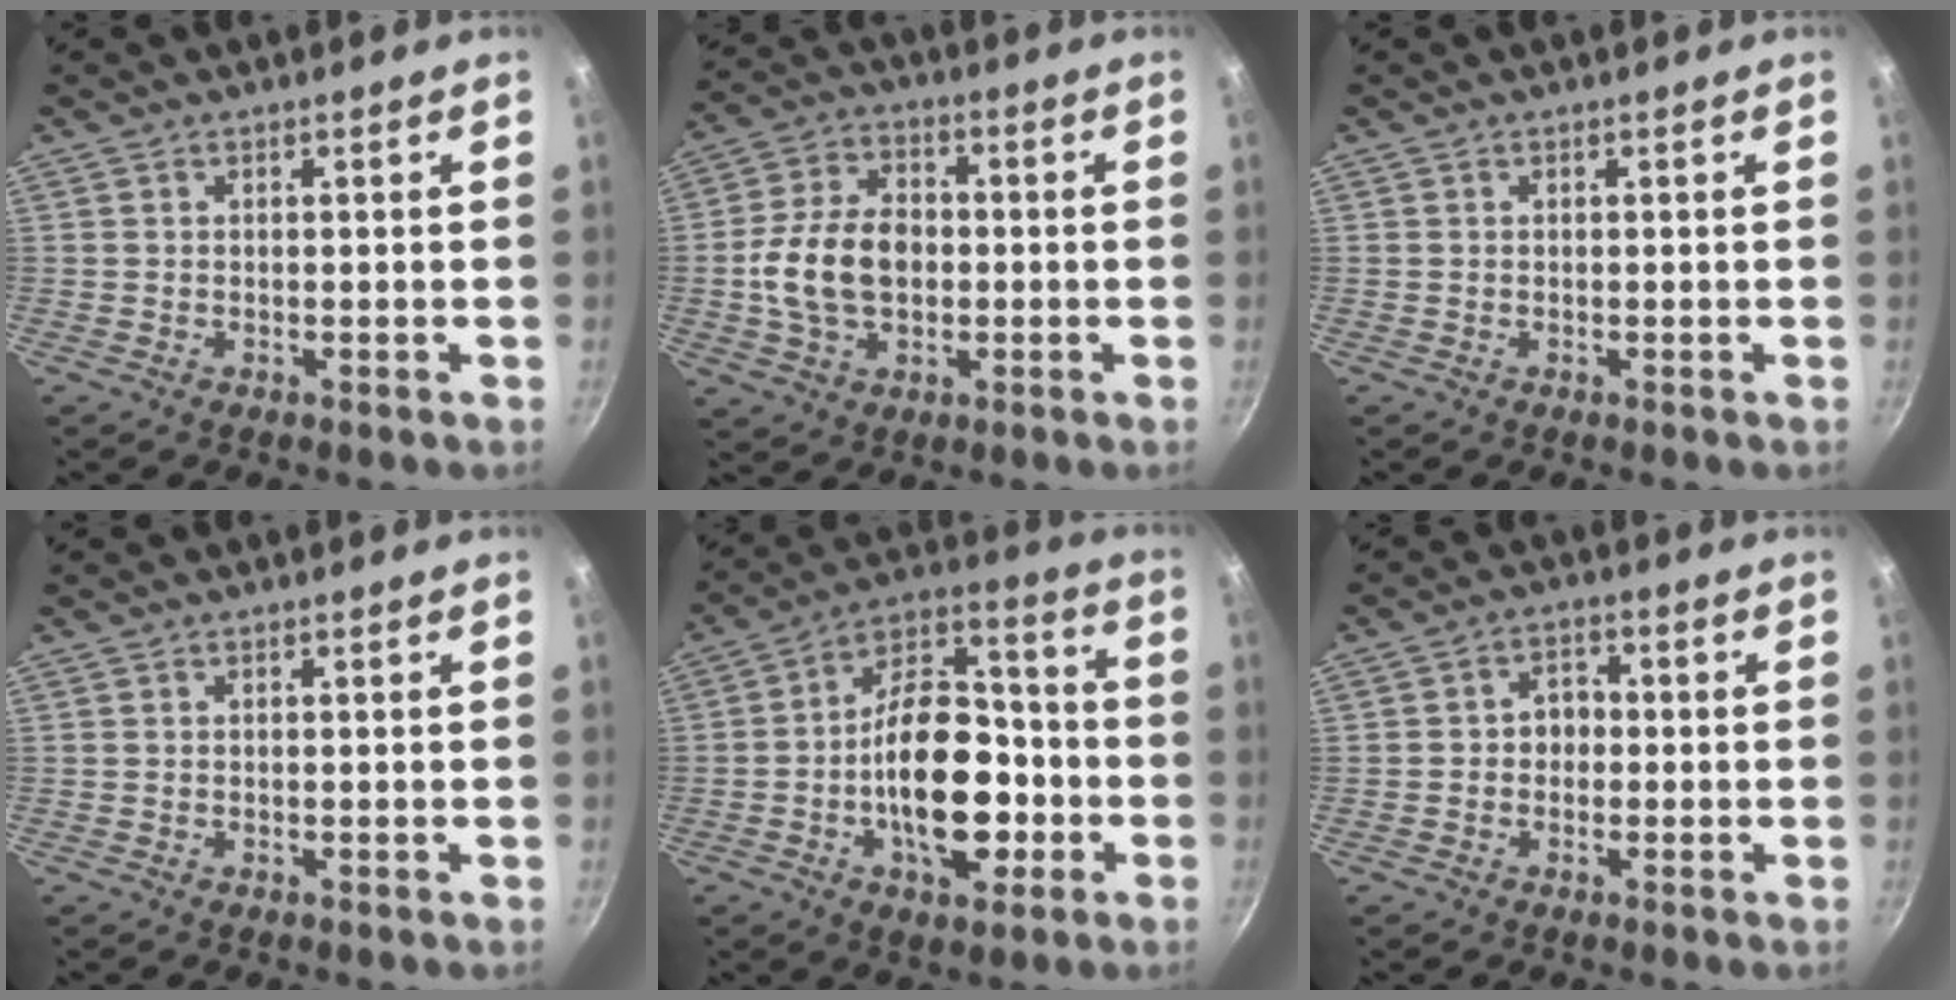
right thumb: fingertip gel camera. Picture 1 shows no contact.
{"total": 12.7, "force": [-1.0, 8.8, 9.1], "torque": [-0.151, 0.020, -0.024]}
{"total": 0.0}
{"total": 0.0}
{"total": 19.4, "force": [-4.9, 11.0, 15.2], "torque": [-0.206, 0.053, -0.085]}
{"total": 4.0, "force": [-0.5, 3.3, 2.2], "torque": [-0.007, 0.012, -0.014]}